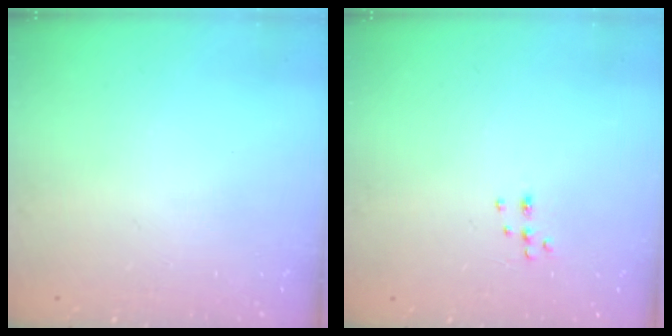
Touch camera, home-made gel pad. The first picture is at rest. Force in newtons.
{"total": 5.3, "press": 5.3, "slide": 0.6}